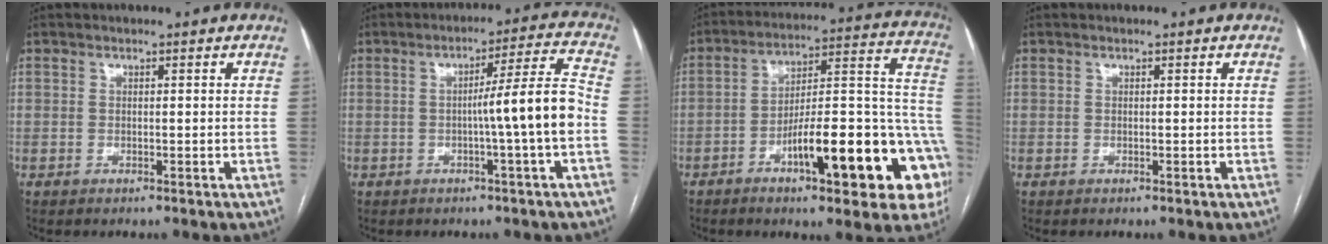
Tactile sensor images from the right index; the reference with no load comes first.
{"total": 8.9, "force": [-1.8, -1.5, 8.6], "torque": [-0.125, 0.012, -0.026]}
{"total": 22.9, "force": [-8.8, 4.9, 20.6], "torque": [-0.202, 0.028, -0.116]}
{"total": 0.0}